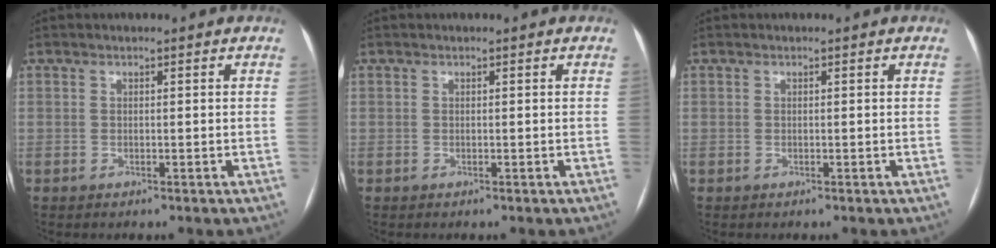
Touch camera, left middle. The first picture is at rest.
{"total": 0.0}
{"total": 0.0}